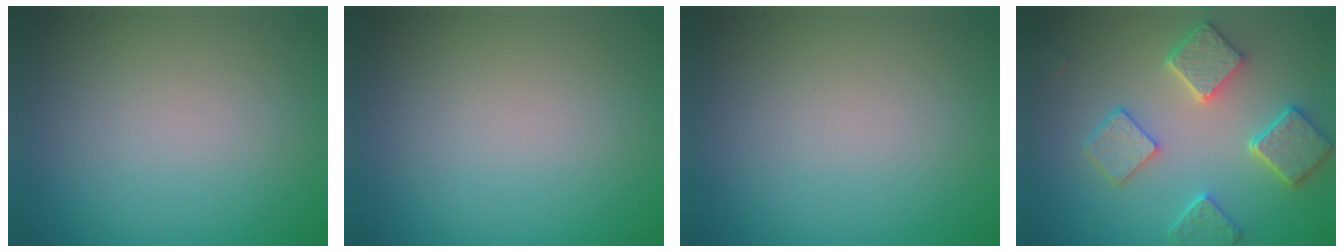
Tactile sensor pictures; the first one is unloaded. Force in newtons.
{"total": 0.0}
{"total": 0.0}
{"total": 5.2, "press": 4.7, "slide": 2.3}